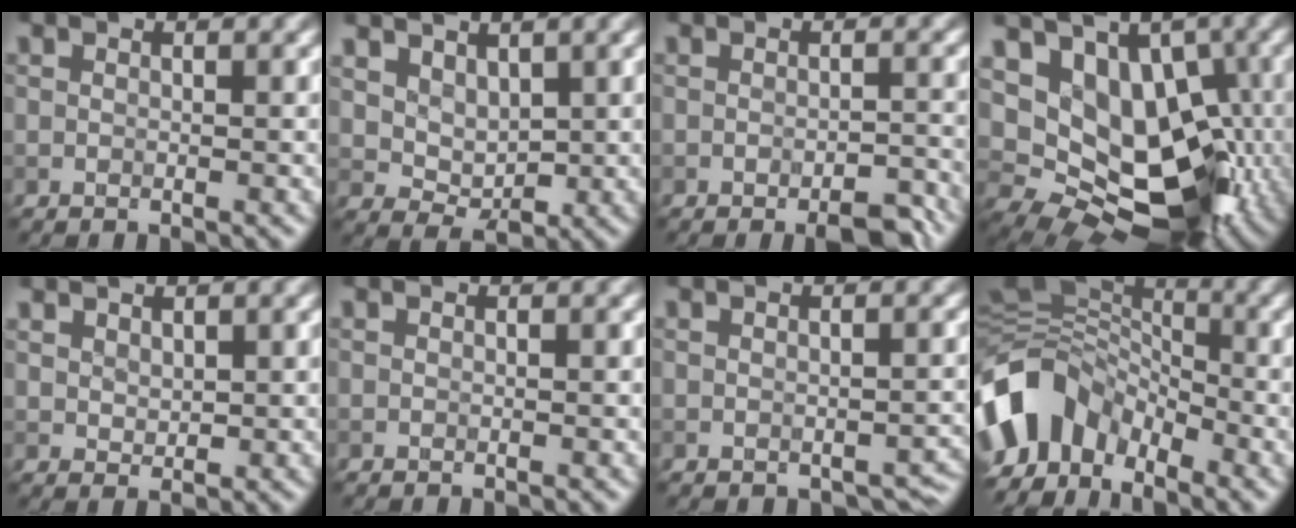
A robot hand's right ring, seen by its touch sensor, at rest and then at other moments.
{"total": 2.6, "force": [1.9, 1.4, 1.0], "torque": [-0.019, -0.004, 0.037]}
{"total": 3.6, "force": [-2.6, 0.9, 2.3], "torque": [-0.034, 0.004, -0.032]}
{"total": 11.5, "force": [1.0, 7.8, 8.4], "torque": [-0.114, -0.020, 0.017]}
{"total": 1.5, "force": [1.4, 0.4, 0.0], "torque": [0.000, 0.001, 0.030]}
{"total": 0.0}
{"total": 3.0, "force": [-2.0, 1.6, 1.7], "torque": [-0.020, -0.001, -0.018]}
{"total": 9.2, "force": [-4.5, 6.1, 5.2], "torque": [-0.094, 0.005, -0.096]}